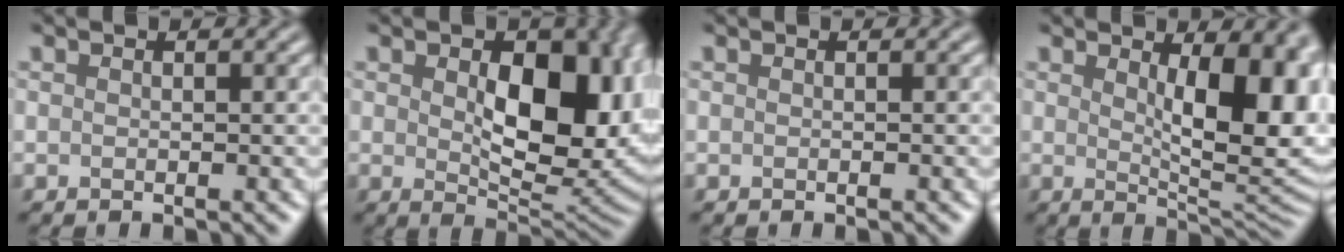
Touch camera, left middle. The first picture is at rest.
{"total": 11.5, "force": [1.4, 6.6, 9.2], "torque": [-0.128, -0.014, 0.031]}
{"total": 0.0}
{"total": 9.7, "force": [2.0, 3.9, 8.6], "torque": [-0.095, -0.002, 0.035]}